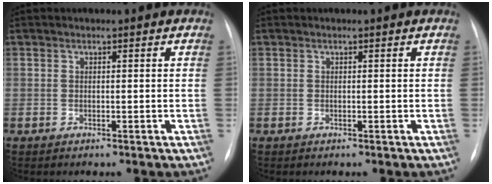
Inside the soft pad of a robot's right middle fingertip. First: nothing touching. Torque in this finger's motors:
{"motor_torque": [0.00, 0.00, 0.00, 0.00]}